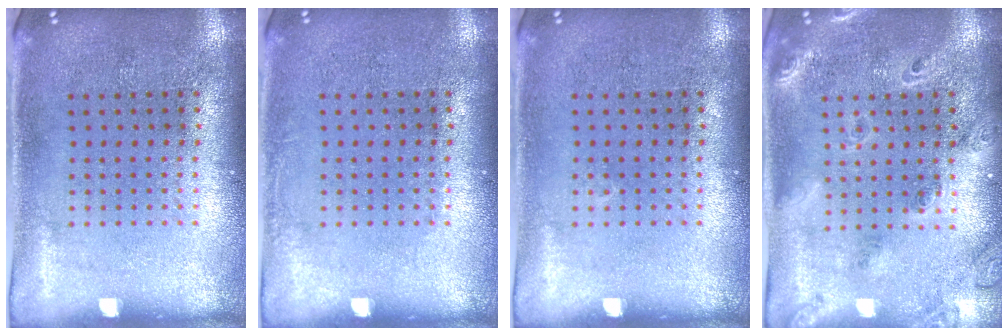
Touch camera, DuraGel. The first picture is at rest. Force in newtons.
{"total": 0.7, "press": 0.7, "slide": 0.1}
{"total": 0.0}
{"total": 1.8, "press": 1.5, "slide": 1.0}